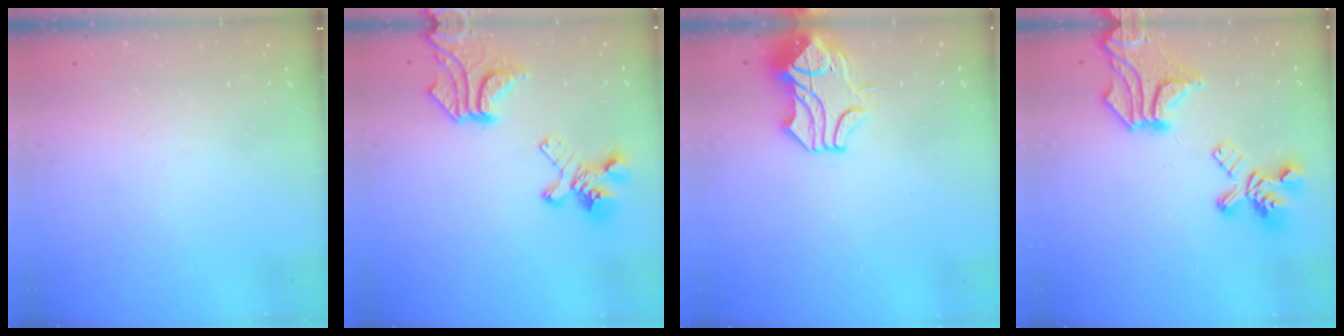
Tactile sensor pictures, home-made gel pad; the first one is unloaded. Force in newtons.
{"total": 11.4, "press": 11.0, "slide": 2.8}
{"total": 1.8, "press": 1.1, "slide": 1.4}
{"total": 11.7, "press": 11.4, "slide": 2.8}